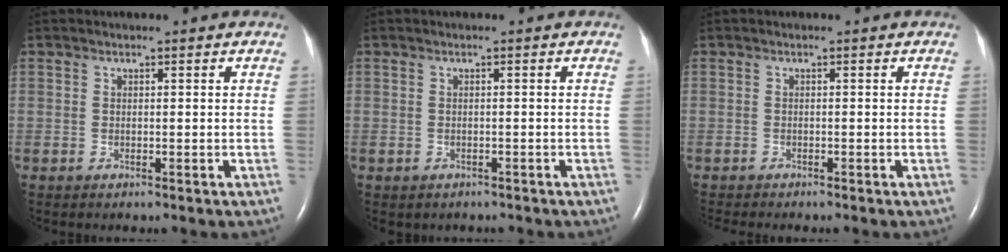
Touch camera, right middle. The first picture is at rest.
{"total": 1.6, "force": [-1.3, 0.9, 0.3], "torque": [-0.011, 0.000, -0.013]}
{"total": 3.0, "force": [-2.7, 0.2, 1.2], "torque": [-0.019, -0.005, -0.036]}